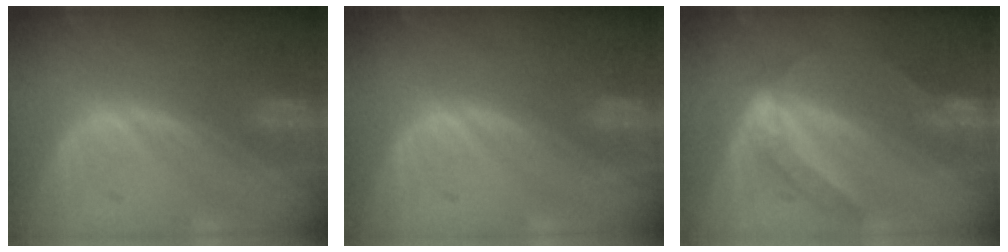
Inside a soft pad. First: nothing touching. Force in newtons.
{"total": 0.0}
{"total": 6.0, "press": 5.0, "slide": 3.4}